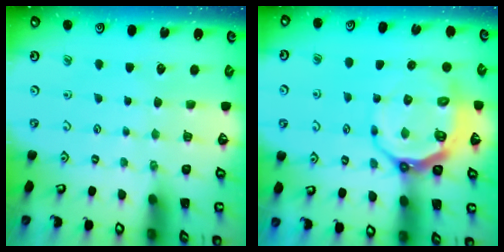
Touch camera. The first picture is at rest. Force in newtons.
{"total": 9.7, "press": 8.9, "slide": 3.9}